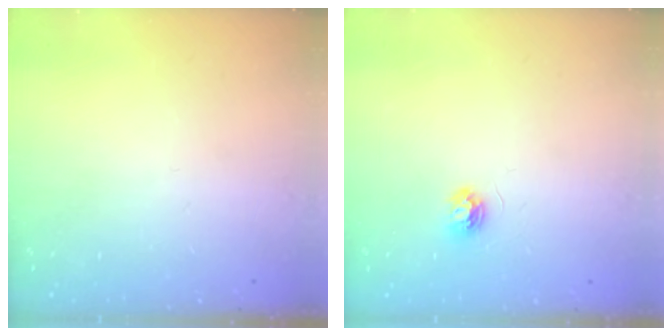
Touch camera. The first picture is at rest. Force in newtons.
{"total": 3.8, "press": 3.8, "slide": 0.4}